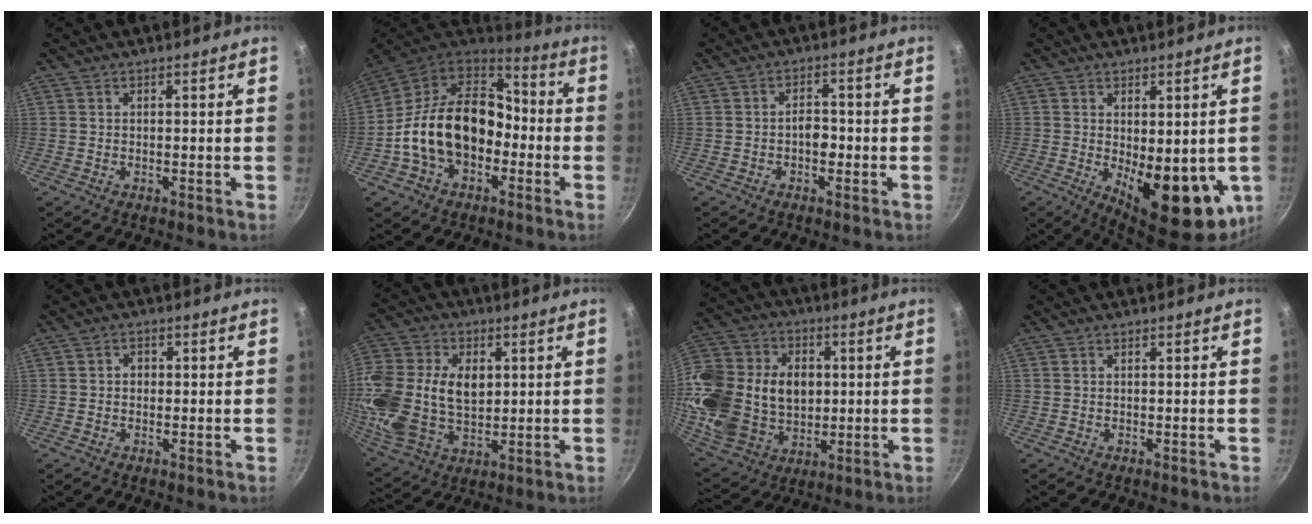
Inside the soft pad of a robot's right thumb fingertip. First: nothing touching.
{"total": 20.3, "force": [-3.5, 14.4, 13.8], "torque": [-0.213, 0.059, -0.065]}
{"total": 3.4, "force": [-1.0, 2.1, 2.4], "torque": [-0.021, 0.015, -0.016]}
{"total": 15.6, "force": [-2.0, 7.1, 13.8], "torque": [-0.162, -0.028, -0.010]}
{"total": 1.9, "force": [0.0, 1.7, 0.9], "torque": [-0.008, 0.004, -0.003]}
{"total": 22.0, "force": [2.6, 15.3, 15.5], "torque": [-0.337, 0.006, 0.053]}
{"total": 27.4, "force": [2.1, 21.1, 17.3], "torque": [-0.347, 0.020, 0.048]}
{"total": 0.0}